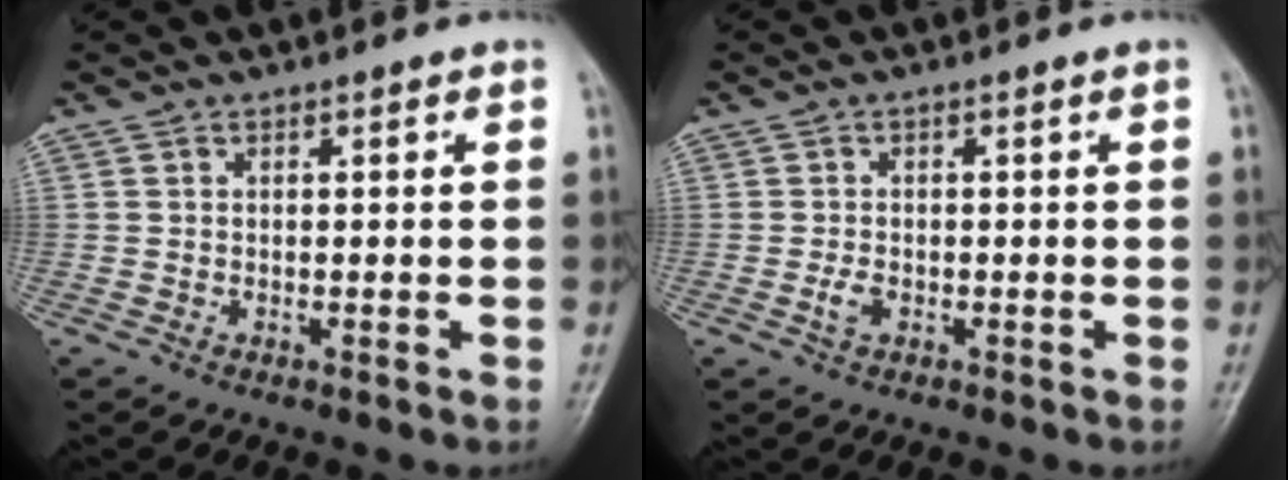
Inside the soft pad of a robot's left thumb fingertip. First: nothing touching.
{"total": 2.0, "force": [-0.6, 1.0, 1.6], "torque": [-0.035, 0.009, -0.008]}